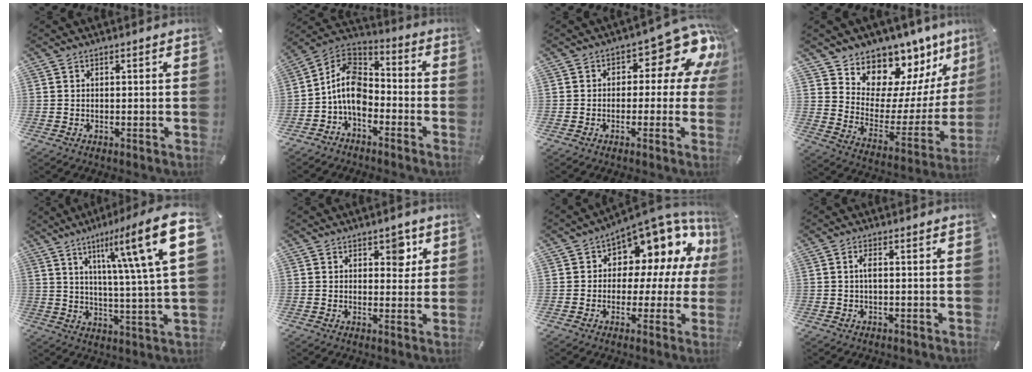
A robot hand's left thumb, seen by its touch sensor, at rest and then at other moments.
{"total": 10.8, "force": [-4.5, 6.9, 6.9], "torque": [-0.158, 0.015, -0.092]}
{"total": 12.6, "force": [4.8, 6.5, 9.7], "torque": [-0.110, -0.039, 0.076]}
{"total": 10.4, "force": [8.9, 5.2, -1.1], "torque": [0.008, -0.128, 0.157]}
{"total": 20.6, "force": [8.5, 3.4, 18.4], "torque": [-0.272, -0.037, 0.112]}
{"total": 5.0, "force": [2.4, 3.3, 2.8], "torque": [-0.007, -0.011, 0.029]}
{"total": 10.7, "force": [5.7, 6.5, 6.3], "torque": [-0.092, -0.068, 0.097]}
{"total": 2.0, "force": [0.0, 0.5, 2.0], "torque": [-0.038, -0.001, -0.001]}